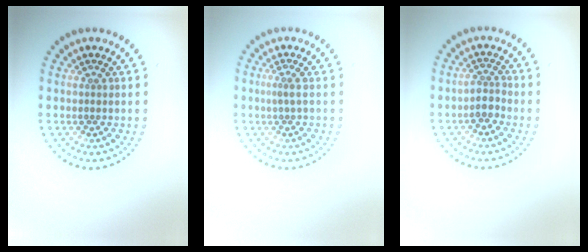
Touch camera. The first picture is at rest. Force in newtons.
{"total": 0.8, "press": 0.4, "slide": 0.7}
{"total": 1.8, "press": 1.4, "slide": 1.1}